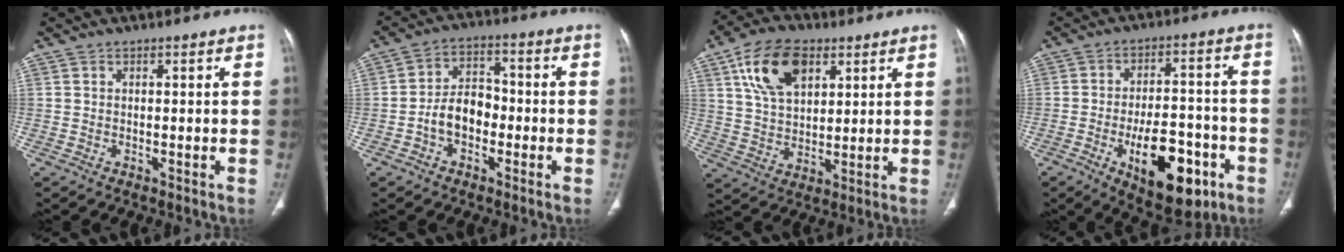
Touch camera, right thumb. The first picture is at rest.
{"total": 7.6, "force": [-2.3, 5.3, 5.0], "torque": [-0.068, 0.034, -0.051]}
{"total": 13.7, "force": [6.2, 8.1, 9.2], "torque": [-0.147, -0.012, 0.115]}
{"total": 16.7, "force": [-7.2, 8.0, 12.8], "torque": [-0.157, 0.036, -0.096]}